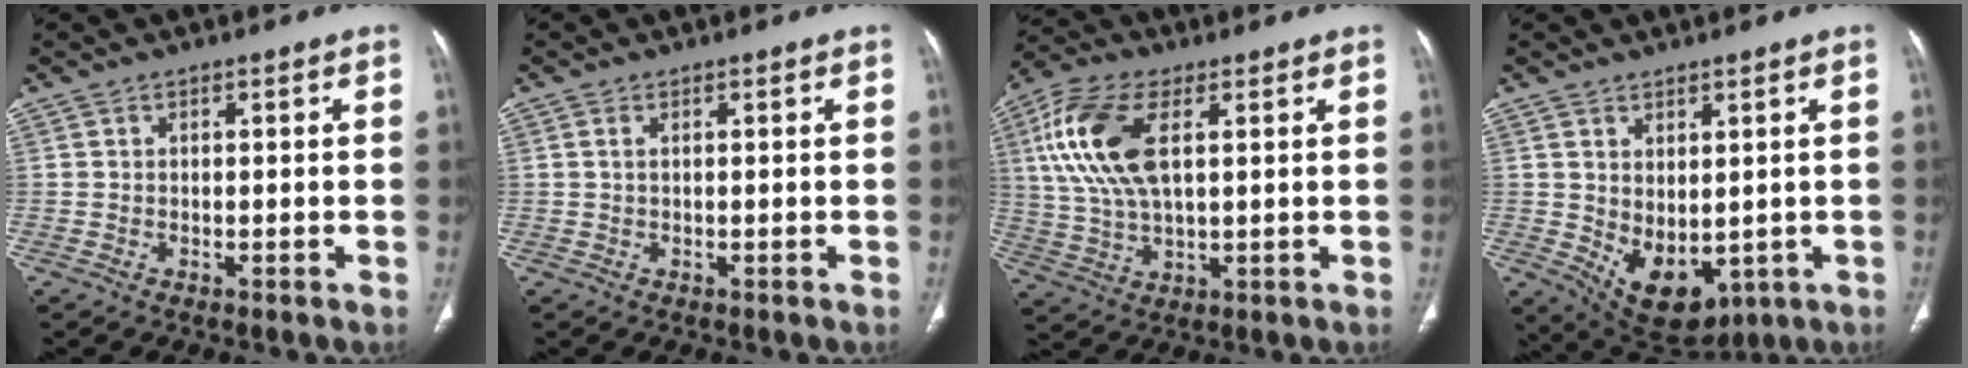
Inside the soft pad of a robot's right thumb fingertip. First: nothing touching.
{"total": 0.9, "force": [0.3, 0.4, 0.7], "torque": [-0.021, 0.007, 0.007]}
{"total": 14.6, "force": [4.1, 7.2, 12.1], "torque": [-0.261, 0.004, 0.081]}
{"total": 10.1, "force": [-1.0, 6.1, 8.0], "torque": [-0.105, -0.011, 0.017]}